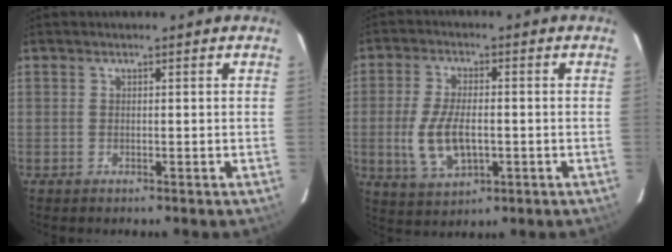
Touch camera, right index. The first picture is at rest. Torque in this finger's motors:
{"motor_torque": [0.21, 0.07, 0.42, 0.09]}